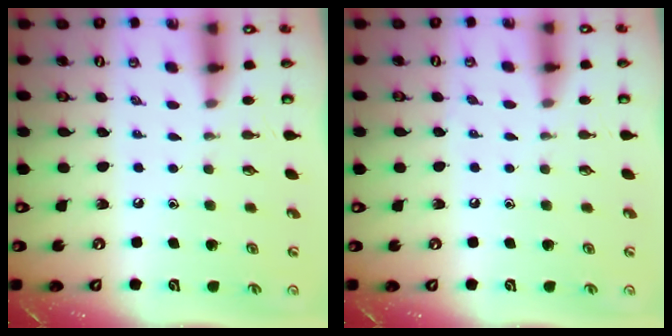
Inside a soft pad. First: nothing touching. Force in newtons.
{"total": 3.0, "press": 2.9, "slide": 0.3}